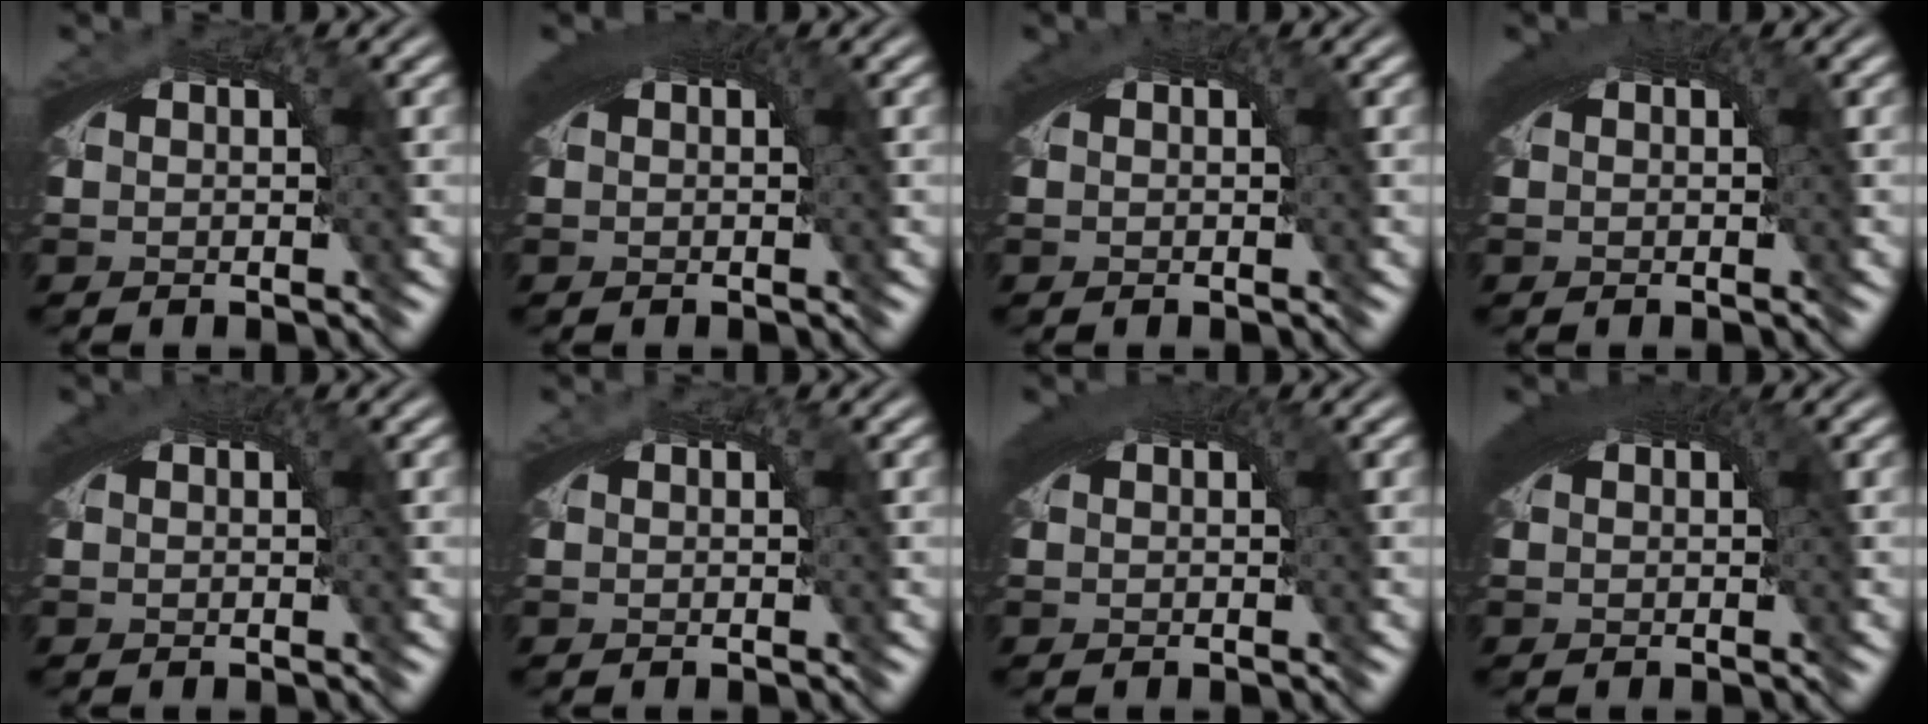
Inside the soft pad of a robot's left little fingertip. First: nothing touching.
{"total": 3.0, "force": [1.2, 0.7, 2.7], "torque": [-0.029, 0.011, 0.015]}
{"total": 1.3, "force": [0.6, 0.0, 1.1], "torque": [-0.014, 0.005, 0.010]}
{"total": 2.3, "force": [1.0, 0.4, 2.0], "torque": [-0.024, 0.007, 0.014]}
{"total": 1.4, "force": [0.7, 0.1, 1.2], "torque": [-0.014, 0.005, 0.011]}
{"total": 0.0}
{"total": 2.5, "force": [1.0, 0.6, 2.2], "torque": [-0.025, 0.008, 0.014]}
{"total": 3.7, "force": [1.3, 1.0, 3.3], "torque": [-0.037, 0.014, 0.015]}